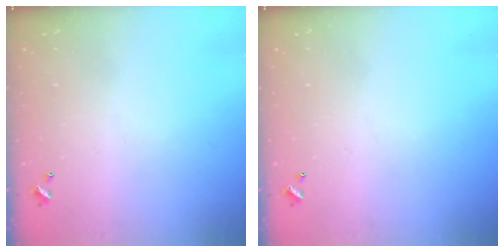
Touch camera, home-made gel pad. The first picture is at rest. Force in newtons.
{"total": 0.0}